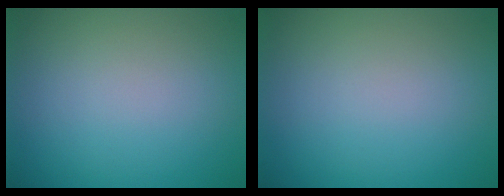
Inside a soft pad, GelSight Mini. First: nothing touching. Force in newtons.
{"total": 0.0}